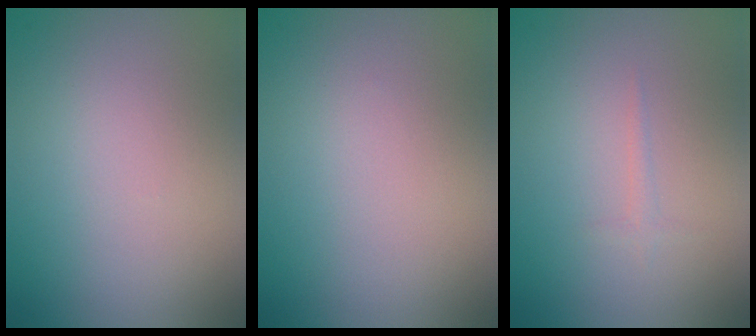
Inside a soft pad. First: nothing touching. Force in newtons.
{"total": 0.0}
{"total": 0.6, "press": 0.6, "slide": 0.0}